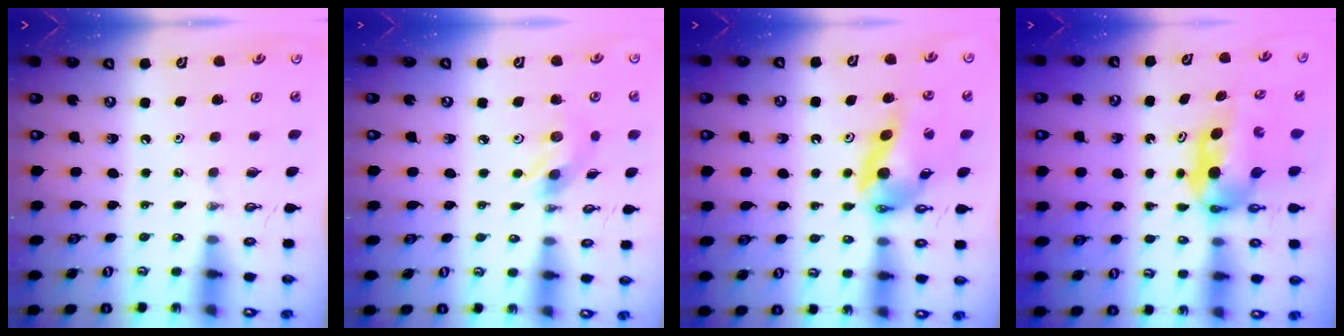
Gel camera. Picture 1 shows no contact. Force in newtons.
{"total": 6.7, "press": 6.7, "slide": 0.6}
{"total": 12.6, "press": 12.5, "slide": 1.6}
{"total": 6.1, "press": 5.0, "slide": 3.6}